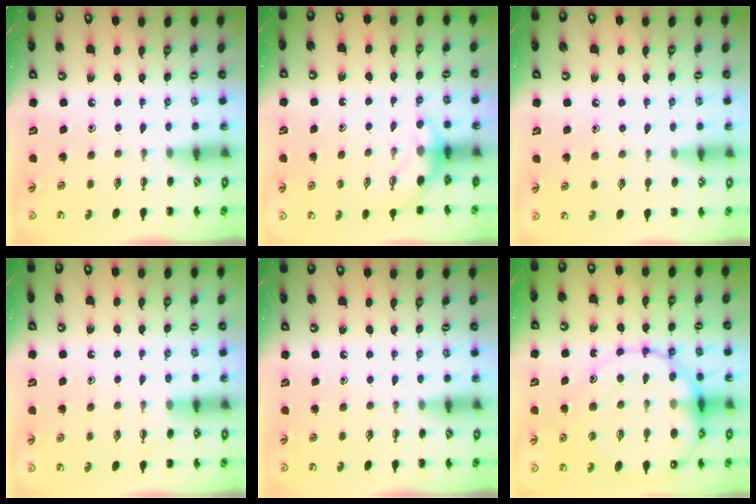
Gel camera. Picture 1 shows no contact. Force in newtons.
{"total": 3.9, "press": 3.9, "slide": 0.2}
{"total": 4.1, "press": 4.0, "slide": 1.1}
{"total": 4.1, "press": 3.8, "slide": 1.5}
{"total": 0.0}
{"total": 20.3, "press": 20.1, "slide": 3.0}